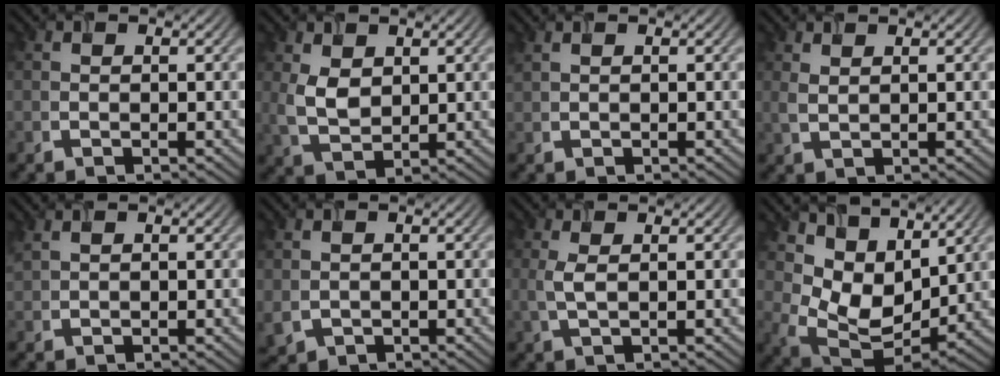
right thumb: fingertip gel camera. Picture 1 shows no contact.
{"total": 4.4, "force": [1.3, 2.8, 3.1], "torque": [-0.078, -0.006, 0.030]}
{"total": 0.8, "force": [0.7, 0.1, 0.4], "torque": [-0.015, 0.003, 0.018]}
{"total": 1.4, "force": [0.9, 0.5, 1.0], "torque": [-0.030, -0.004, 0.023]}
{"total": 1.3, "force": [1.1, 0.3, 0.7], "torque": [-0.022, 0.005, 0.027]}
{"total": 1.8, "force": [0.1, 1.6, 0.8], "torque": [-0.028, -0.010, 0.007]}
{"total": 2.3, "force": [0.5, 0.7, 2.2], "torque": [-0.056, 0.001, 0.010]}
{"total": 9.9, "force": [5.4, 6.2, 5.5], "torque": [-0.136, -0.016, 0.104]}